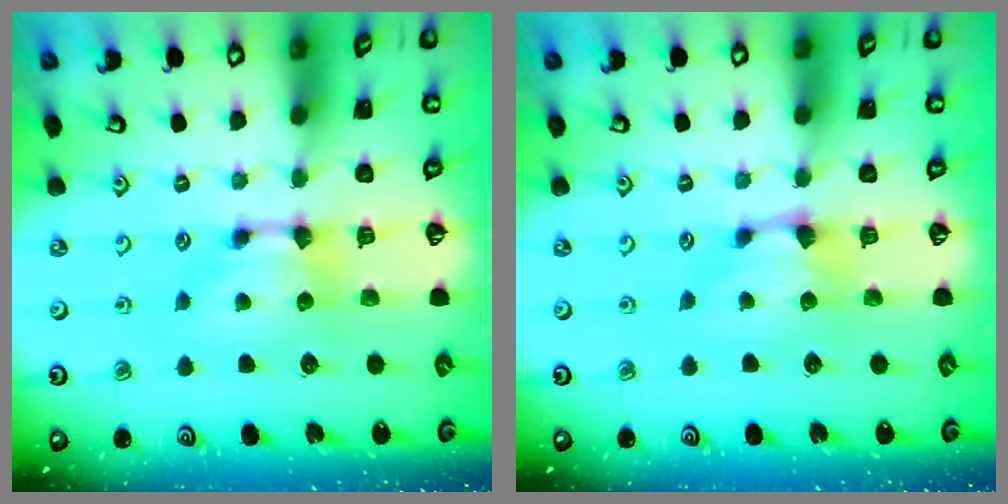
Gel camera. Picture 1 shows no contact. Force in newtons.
{"total": 1.1, "press": 0.9, "slide": 0.5}